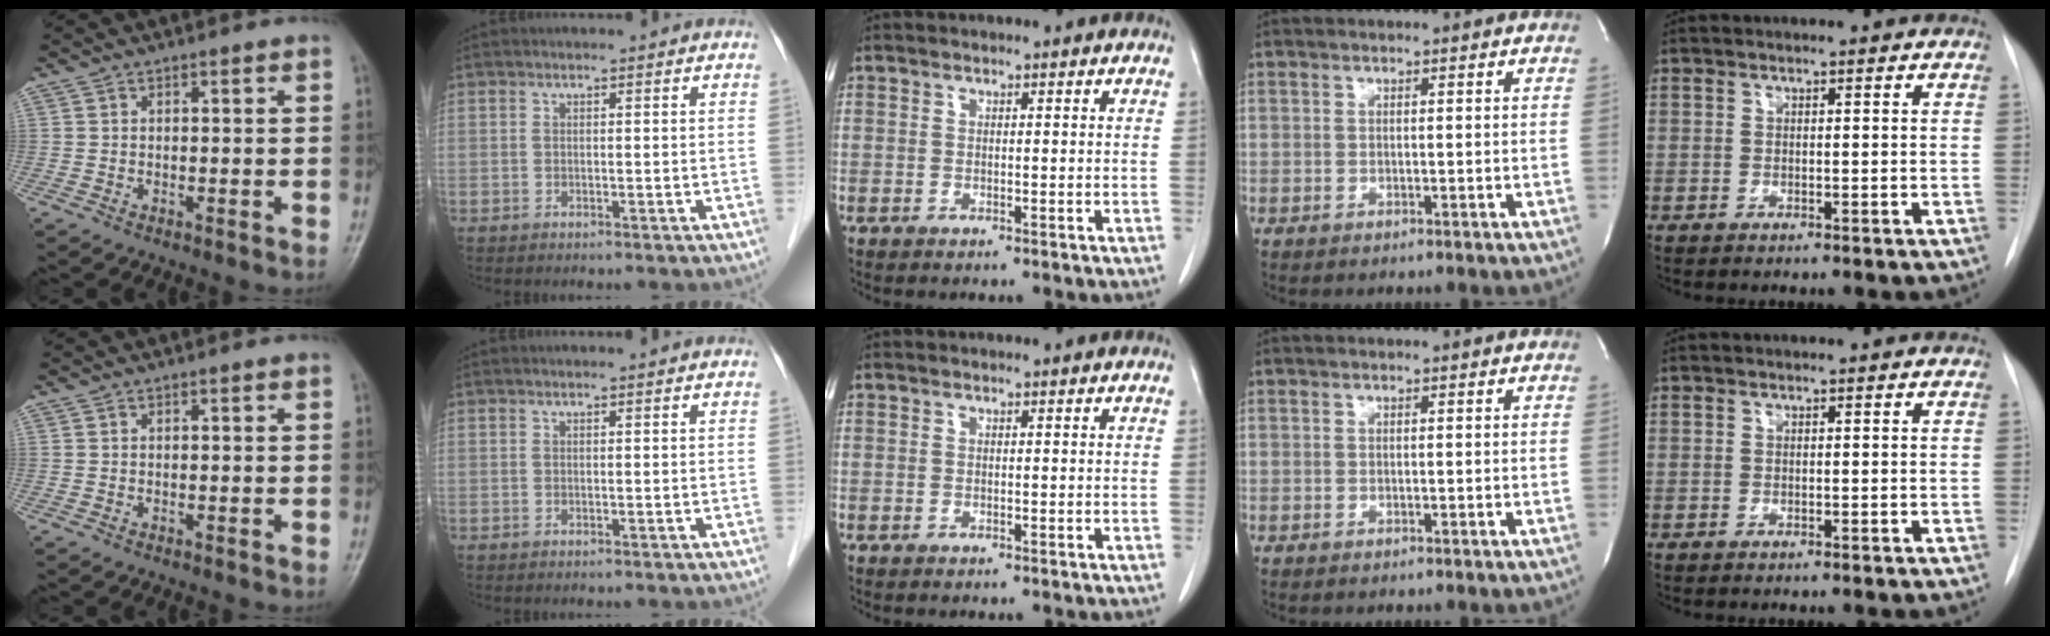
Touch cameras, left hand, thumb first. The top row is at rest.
{}